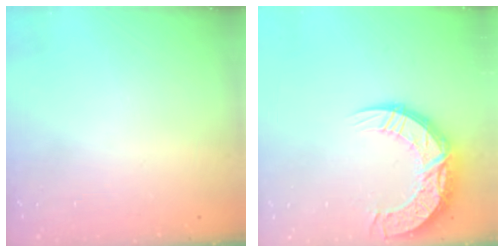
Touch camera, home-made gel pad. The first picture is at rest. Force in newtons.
{"total": 15.3, "press": 15.3, "slide": 1.0}